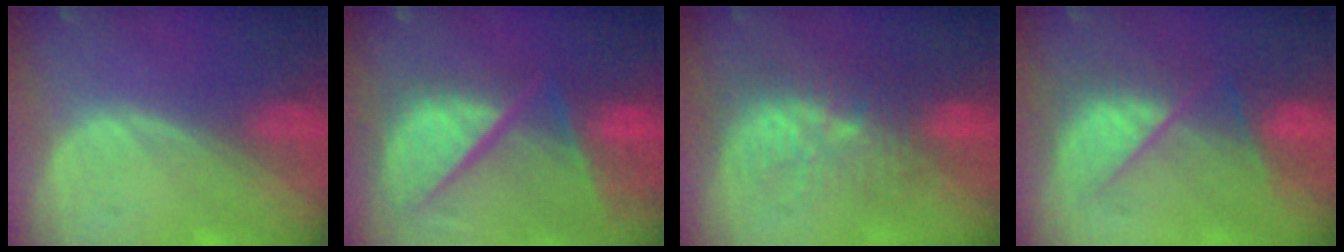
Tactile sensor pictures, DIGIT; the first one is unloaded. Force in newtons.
{"total": 12.1, "press": 9.9, "slide": 6.9}
{"total": 9.2, "press": 8.9, "slide": 2.6}
{"total": 7.2, "press": 7.2, "slide": 0.5}